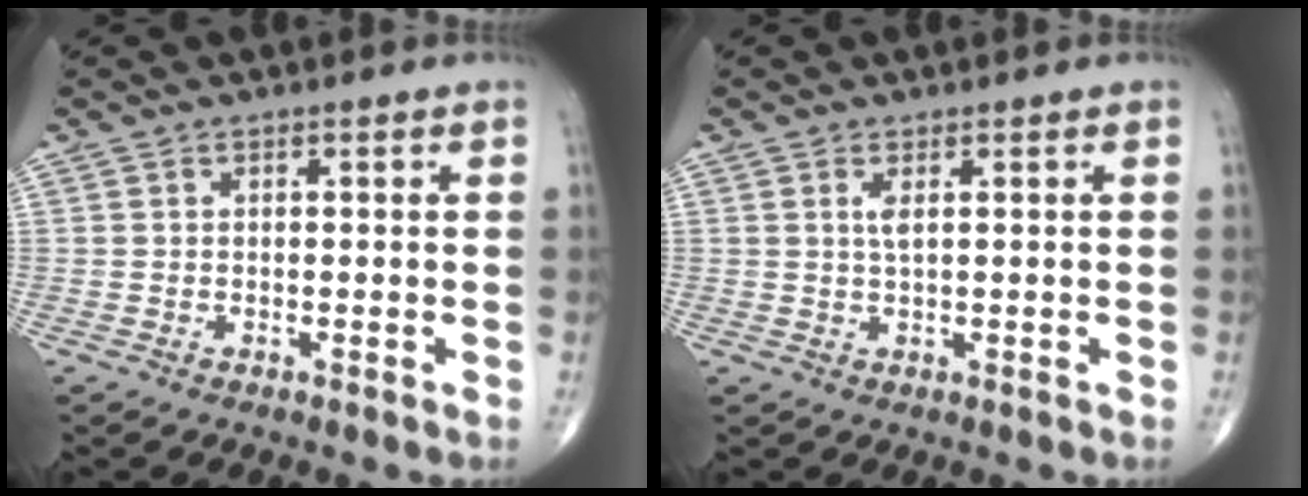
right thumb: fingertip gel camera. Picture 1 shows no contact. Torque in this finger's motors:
{"motor_torque": [0.75, 0.55, 0.14, -0.28, 0.04]}